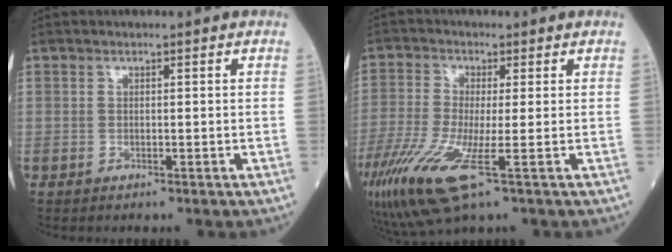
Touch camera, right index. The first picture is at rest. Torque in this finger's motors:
{"motor_torque": [0.63, -0.30, 0.29, 0.19]}